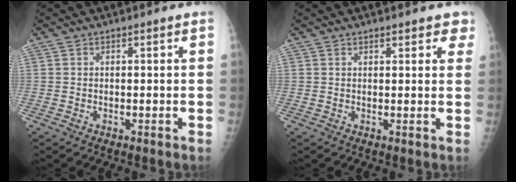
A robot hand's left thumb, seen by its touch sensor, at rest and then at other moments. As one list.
[{"total": 3.4, "force": [2.4, 1.5, 1.8], "torque": [0.006, -0.005, 0.026]}]